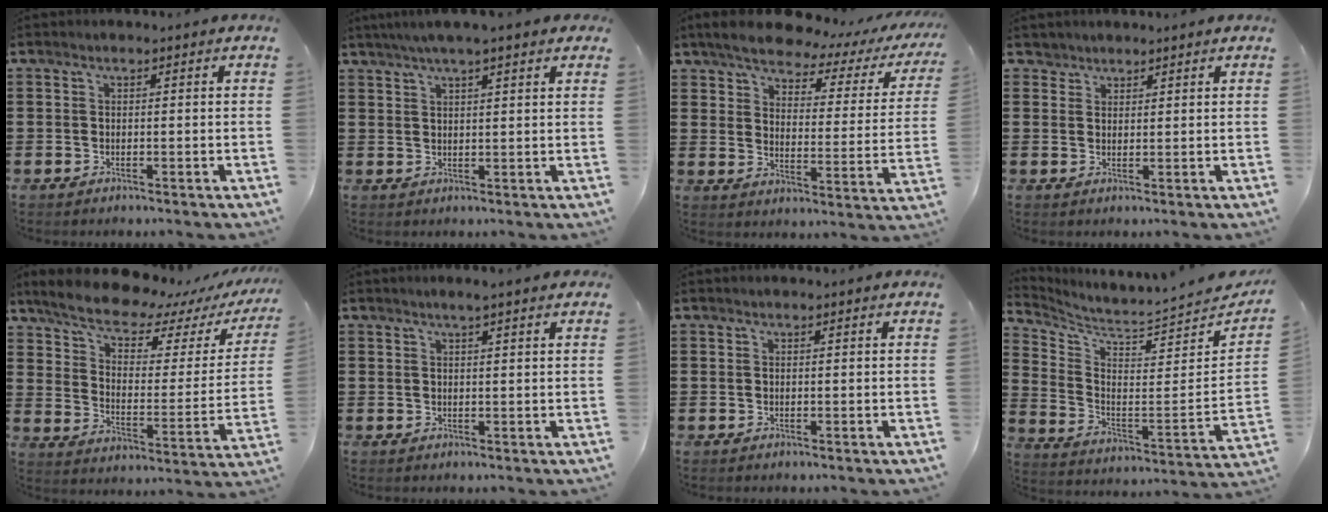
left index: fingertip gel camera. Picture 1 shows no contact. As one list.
[{"total": 3.9, "force": [3.1, 0.0, 2.4], "torque": [-0.054, 0.000, 0.055]}, {"total": 5.6, "force": [5.1, 1.2, 1.9], "torque": [-0.068, -0.028, 0.085]}, {"total": 2.1, "force": [1.8, 1.1, -0.1], "torque": [-0.005, 0.005, 0.036]}, {"total": 9.4, "force": [8.1, 2.3, 4.1], "torque": [-0.102, -0.050, 0.137]}, {"total": 1.7, "force": [1.3, -0.1, 1.1], "torque": [-0.022, 0.001, 0.023]}, {"total": 0.0}, {"total": 4.1, "force": [4.0, -0.2, 0.9], "torque": [-0.043, -0.061, 0.061]}]